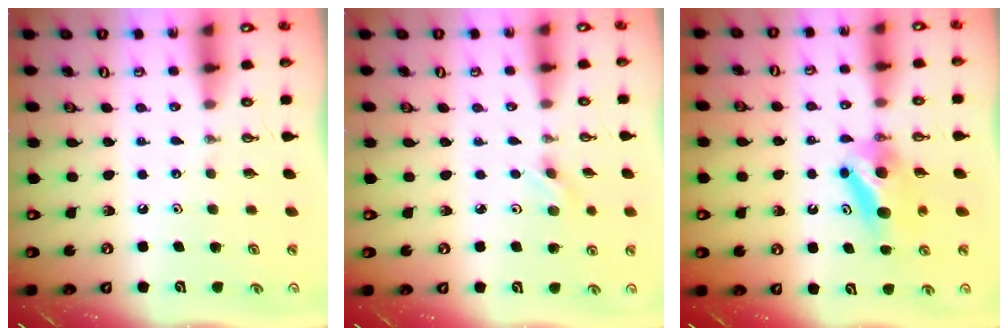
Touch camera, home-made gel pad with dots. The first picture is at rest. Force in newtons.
{"total": 2.7, "press": 2.3, "slide": 1.4}
{"total": 6.8, "press": 6.3, "slide": 2.5}